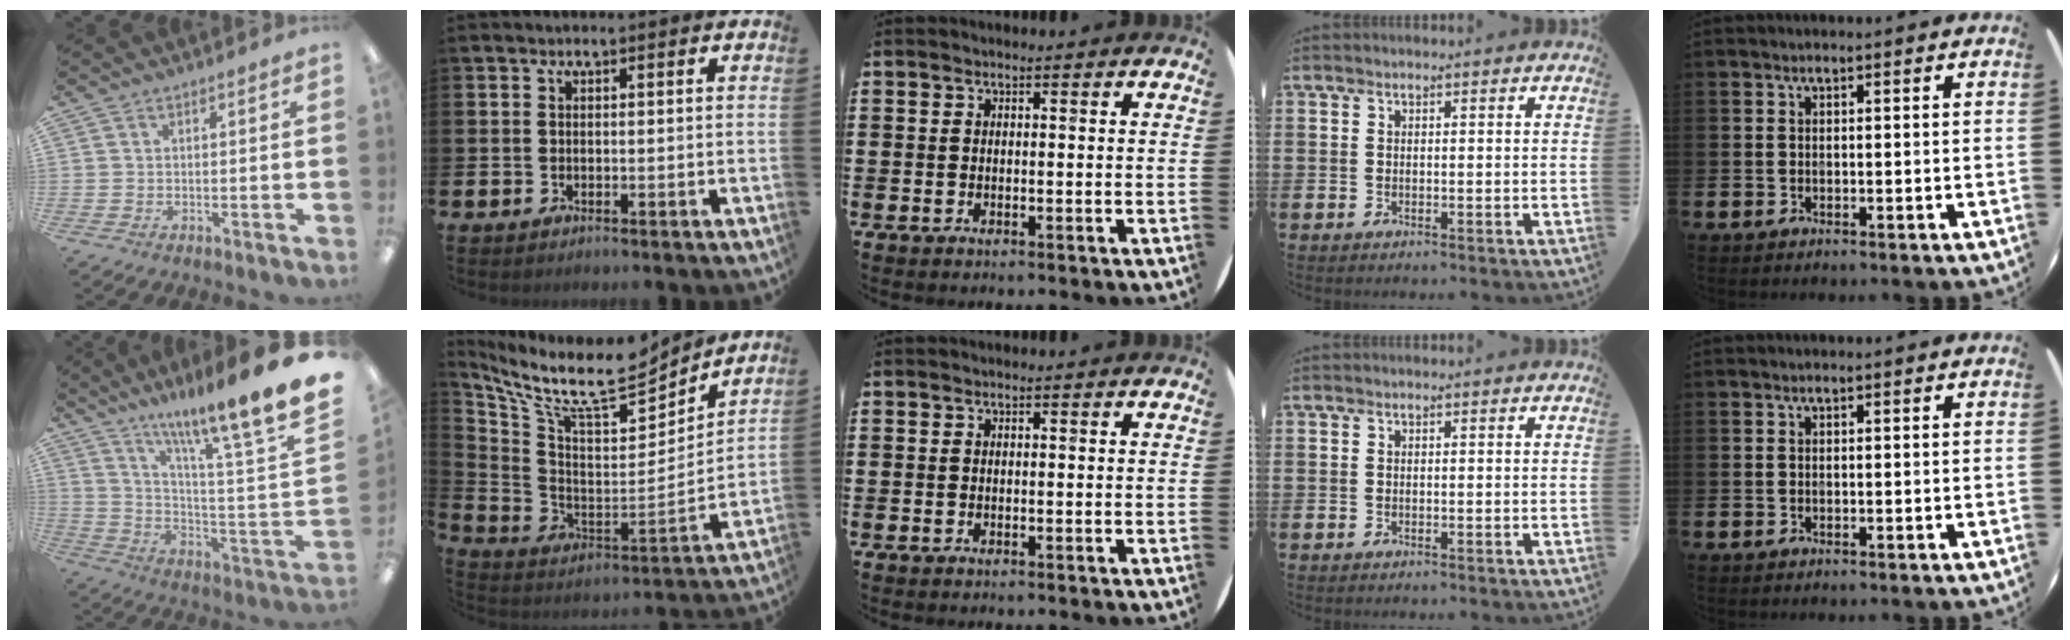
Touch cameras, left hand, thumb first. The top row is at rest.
{"thumb": {"total": 16.0, "force": [12.8, -1.1, 9.5], "torque": [-0.145, -0.113, 0.188]}, "index": {"total": 11.9, "force": [9.8, 2.9, 6.2], "torque": [-0.148, -0.070, 0.164]}}